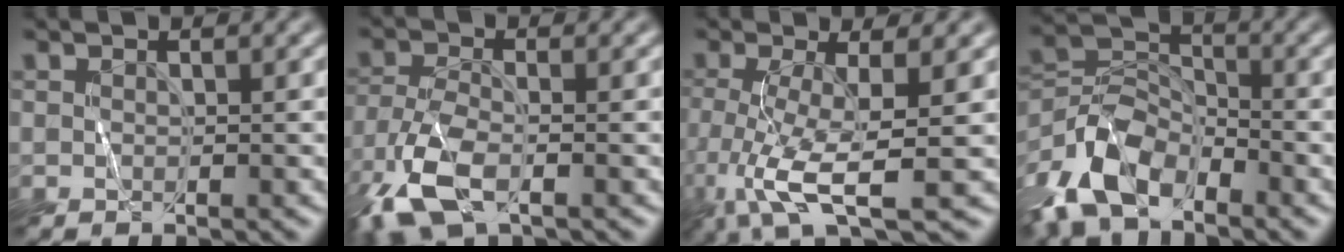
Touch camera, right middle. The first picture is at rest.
{"total": 6.7, "force": [-4.0, 2.4, 4.9], "torque": [-0.115, -0.010, -0.087]}
{"total": 6.1, "force": [-2.1, 1.0, 5.6], "torque": [-0.120, -0.012, -0.043]}
{"total": 7.4, "force": [-5.5, 3.3, 3.7], "torque": [-0.082, 0.004, -0.121]}